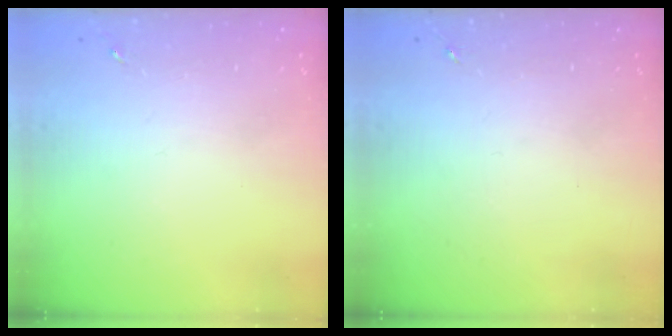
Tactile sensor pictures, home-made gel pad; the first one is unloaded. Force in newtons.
{"total": 0.0}